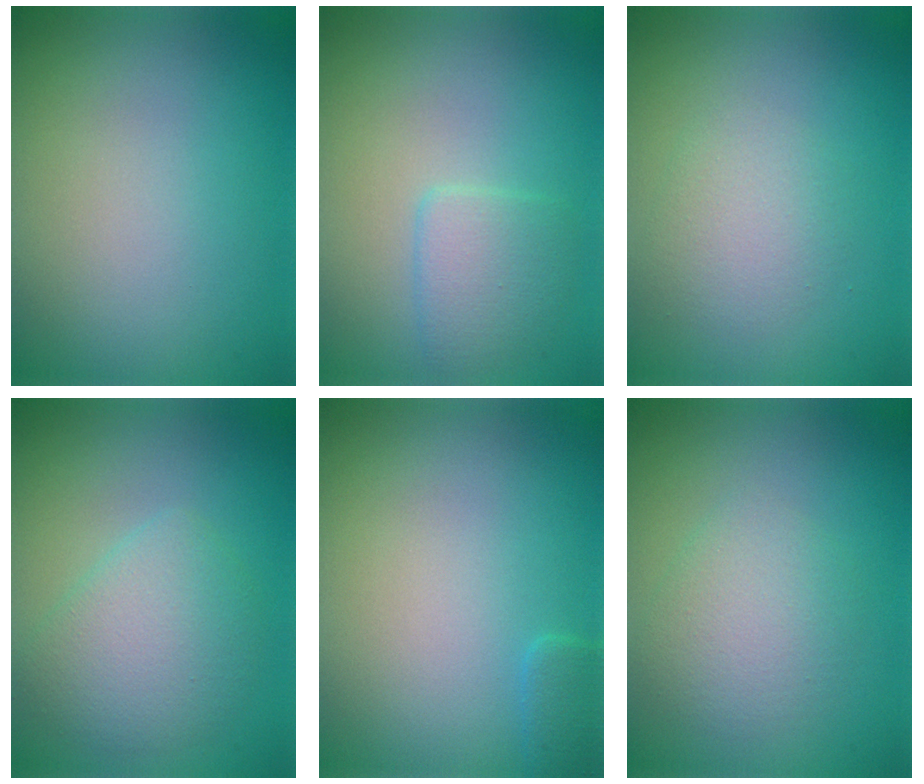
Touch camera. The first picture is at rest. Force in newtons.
{"total": 2.4, "press": 2.4, "slide": 0.2}
{"total": 2.4, "press": 2.4, "slide": 0.0}
{"total": 4.0, "press": 4.0, "slide": 0.1}
{"total": 1.2, "press": 1.2, "slide": 0.1}
{"total": 3.1, "press": 3.1, "slide": 0.0}